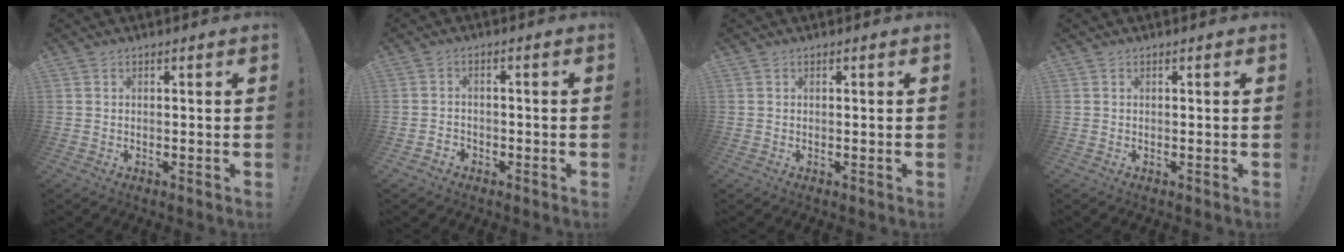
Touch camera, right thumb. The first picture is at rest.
{"total": 2.7, "force": [-2.1, 1.5, 0.5], "torque": [-0.010, 0.004, -0.042]}
{"total": 0.0}
{"total": 0.0}